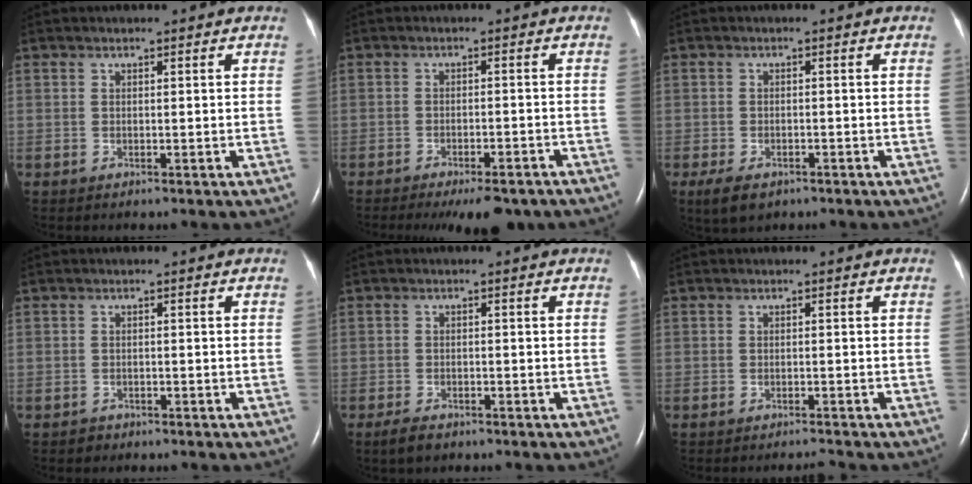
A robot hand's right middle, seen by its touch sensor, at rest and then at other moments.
{"total": 9.1, "force": [-7.3, 2.6, 4.8], "torque": [-0.055, -0.005, -0.095]}
{"total": 4.1, "force": [-2.6, 2.1, 2.3], "torque": [-0.048, -0.006, -0.037]}
{"total": 1.1, "force": [-0.8, 0.7, -0.2], "torque": [0.001, 0.004, -0.015]}
{"total": 2.6, "force": [-1.9, 1.1, 1.3], "torque": [-0.030, -0.002, -0.029]}
{"total": 1.1, "force": [-1.1, -0.2, 0.0], "torque": [-0.005, -0.006, -0.013]}